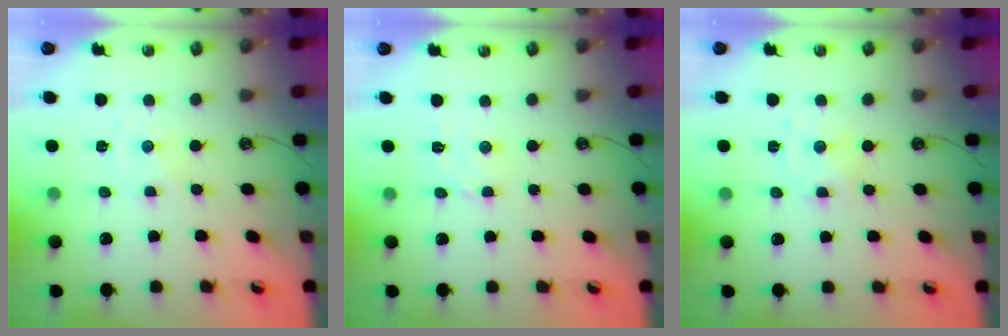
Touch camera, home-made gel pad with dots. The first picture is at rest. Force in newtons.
{"total": 3.4, "press": 3.3, "slide": 0.2}
{"total": 2.8, "press": 2.7, "slide": 0.7}